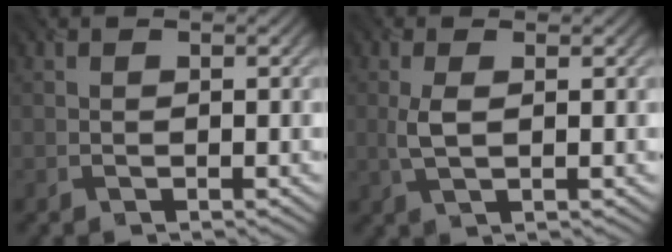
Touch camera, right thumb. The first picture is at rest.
{"total": 2.8, "force": [0.2, 0.8, 2.7], "torque": [-0.069, 0.000, 0.005]}